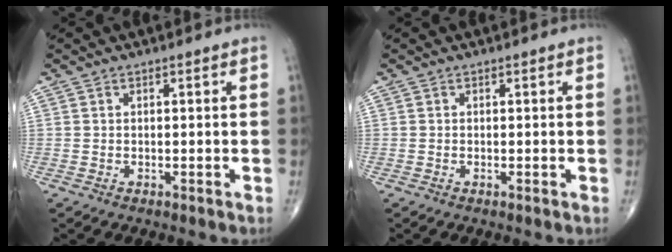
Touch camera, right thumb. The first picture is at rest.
{"total": 0.0}